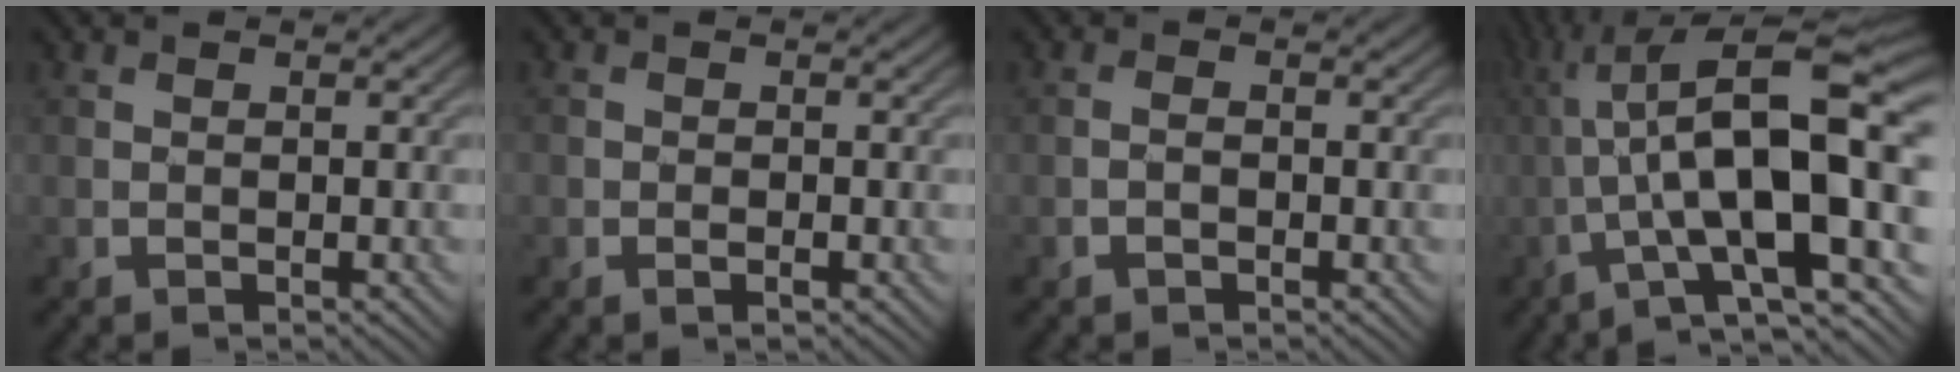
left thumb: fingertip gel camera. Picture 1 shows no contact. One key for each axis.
{"total": 1.1, "fx": -0.5, "fy": 0.7, "fz": 0.7, "tx": -0.012, "ty": -0.001, "tz": -0.011}
{"total": 0.8, "fx": -0.5, "fy": 0.4, "fz": 0.5, "tx": -0.013, "ty": 0.002, "tz": -0.012}
{"total": 18.5, "fx": -0.8, "fy": 5.9, "fz": 17.5, "tx": -0.282, "ty": 0.021, "tz": -0.010}